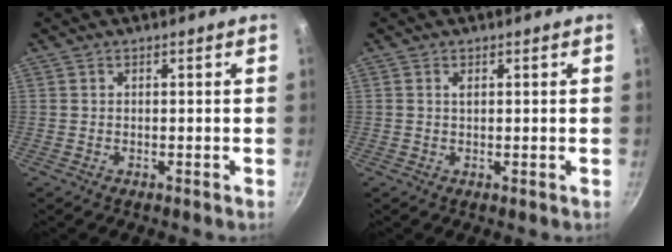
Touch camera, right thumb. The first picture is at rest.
{"total": 0.9, "force": [0.4, 0.2, 0.8], "torque": [-0.015, -0.002, 0.004]}